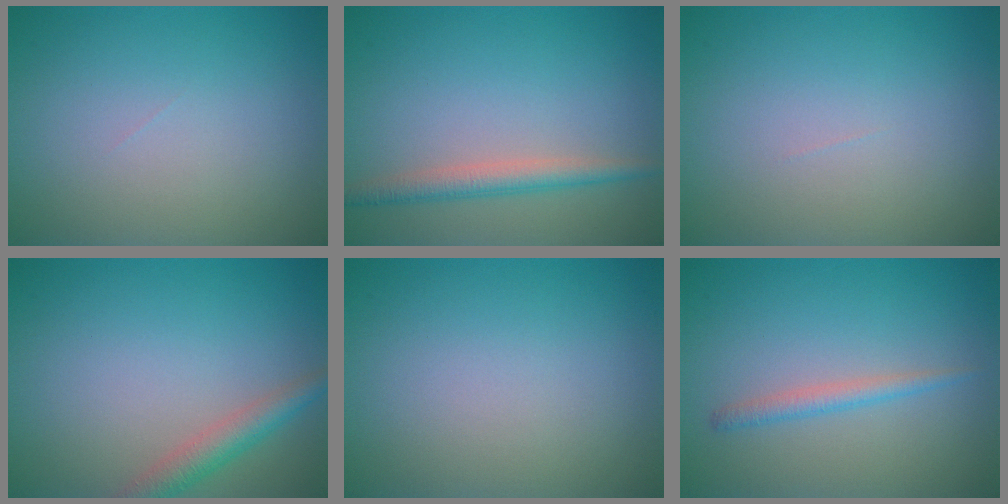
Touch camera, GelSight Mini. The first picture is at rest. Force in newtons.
{"total": 2.6, "press": 2.6, "slide": 0.1}
{"total": 0.0}
{"total": 2.8, "press": 2.8, "slide": 0.1}
{"total": 0.0}
{"total": 1.5, "press": 1.5, "slide": 0.1}